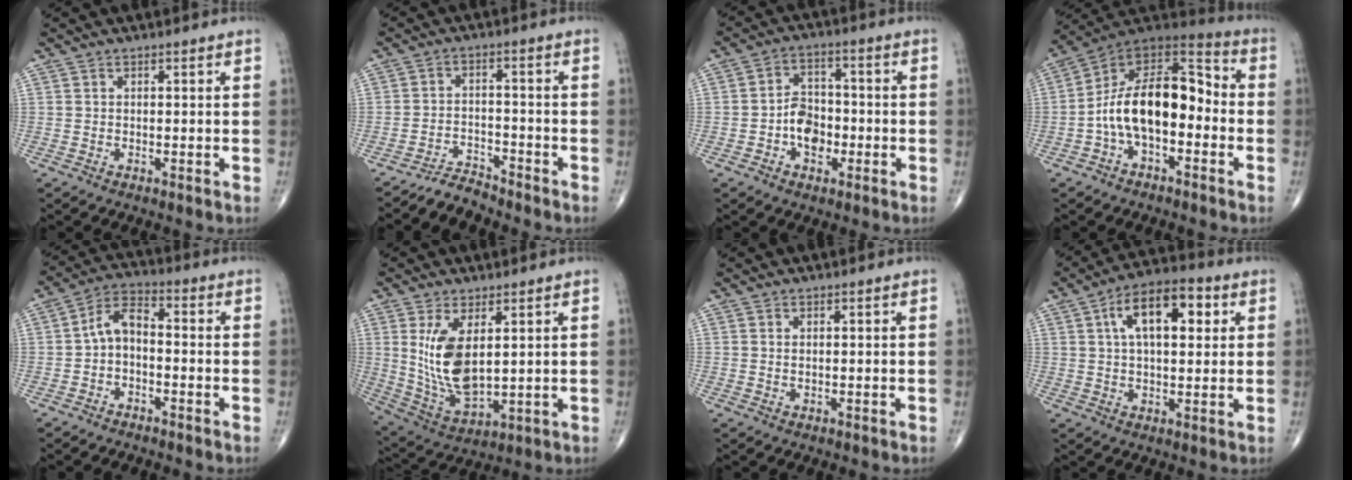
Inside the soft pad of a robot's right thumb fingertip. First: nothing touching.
{"total": 4.0, "force": [-3.9, 0.5, -0.1], "torque": [0.002, 0.026, -0.072]}
{"total": 7.3, "force": [-2.1, 5.2, 4.7], "torque": [-0.050, 0.023, -0.042]}
{"total": 17.4, "force": [-2.8, 9.4, 14.4], "torque": [-0.219, 0.060, -0.059]}
{"total": 6.0, "force": [-1.1, 3.6, 4.7], "torque": [-0.080, 0.030, -0.034]}
{"total": 12.1, "force": [2.8, 5.7, 10.3], "torque": [-0.195, -0.024, 0.073]}
{"total": 0.5, "force": [0.2, 0.2, 0.4], "torque": [-0.010, 0.000, 0.005]}
{"total": 13.0, "force": [3.9, 6.3, 10.6], "torque": [-0.156, 0.014, 0.057]}